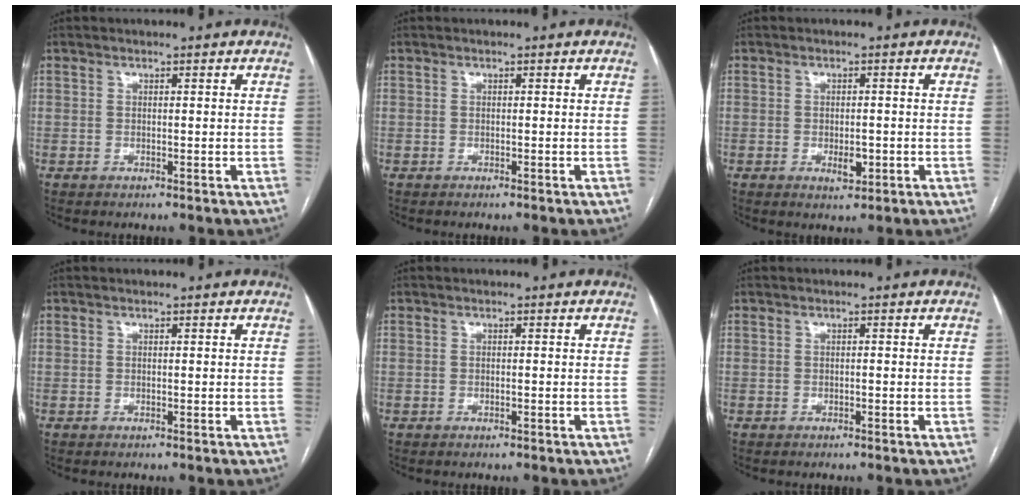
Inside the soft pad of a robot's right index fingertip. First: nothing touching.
{"total": 0.0}
{"total": 2.8, "force": [-0.9, 1.2, 2.3], "torque": [-0.041, -0.002, -0.008]}
{"total": 0.0}
{"total": 0.0}
{"total": 0.0}